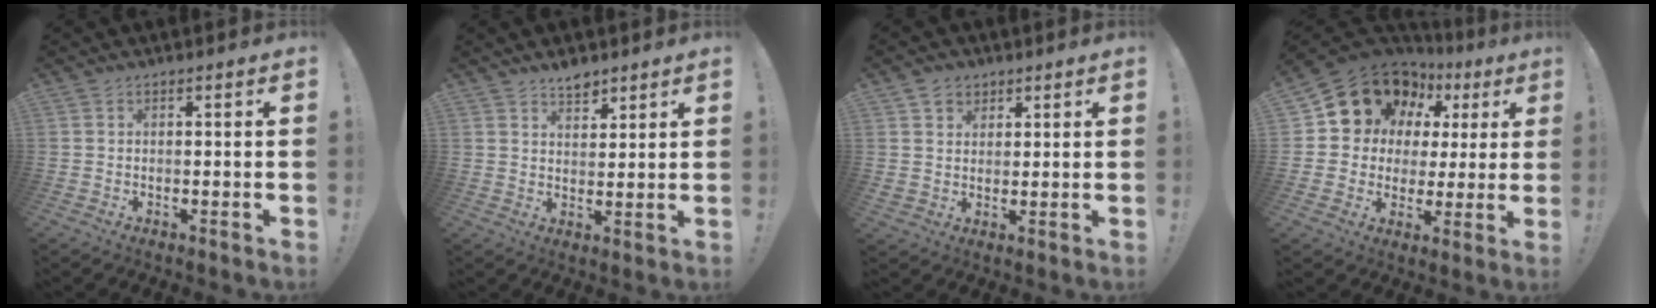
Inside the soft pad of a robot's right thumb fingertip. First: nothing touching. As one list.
[{"total": 4.9, "force": [4.1, 2.2, 1.4], "torque": [-0.011, -0.028, 0.074]}, {"total": 5.4, "force": [3.1, 4.5, 0.6], "torque": [-0.011, -0.017, 0.061]}, {"total": 15.4, "force": [9.4, 10.9, 5.5], "torque": [-0.089, -0.066, 0.187]}]